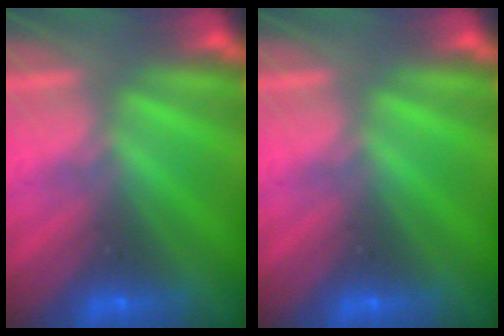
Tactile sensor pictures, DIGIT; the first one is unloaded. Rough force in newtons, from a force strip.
{"total": 0.0}